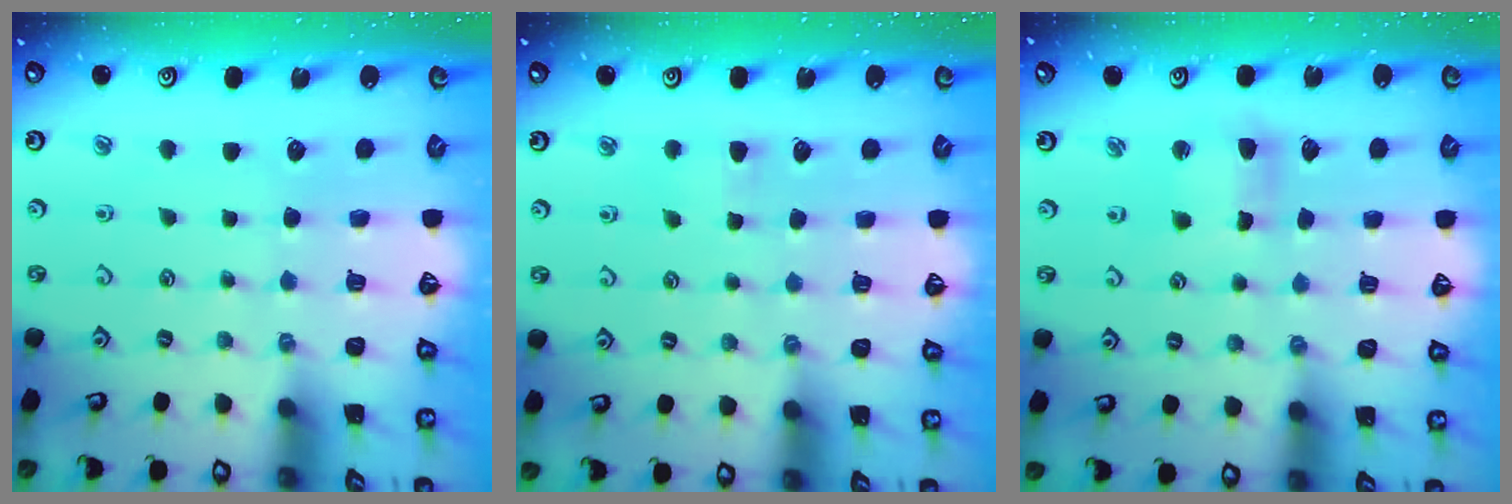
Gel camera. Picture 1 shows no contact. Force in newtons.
{"total": 3.6, "press": 3.6, "slide": 0.5}
{"total": 4.7, "press": 4.7, "slide": 0.6}